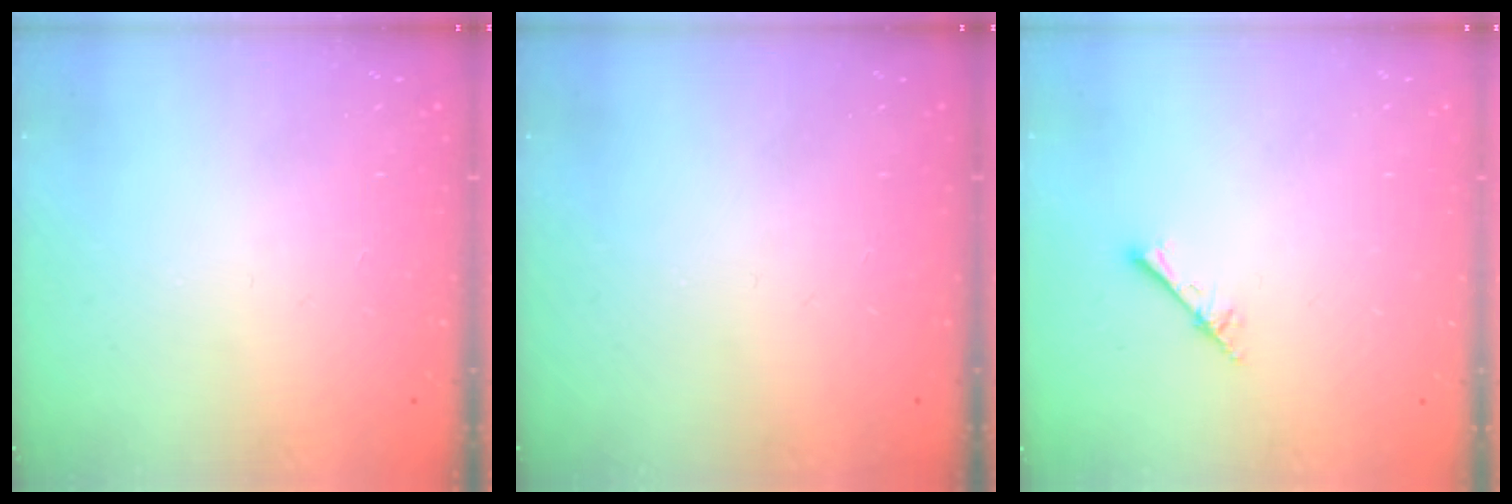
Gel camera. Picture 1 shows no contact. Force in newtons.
{"total": 0.0}
{"total": 2.6, "press": 2.6, "slide": 0.3}